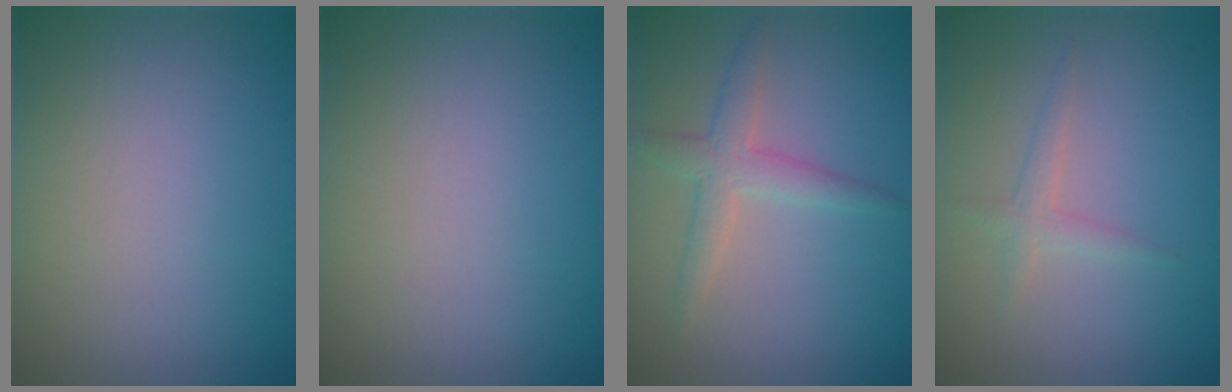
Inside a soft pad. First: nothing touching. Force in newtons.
{"total": 0.0}
{"total": 2.6, "press": 2.6, "slide": 0.1}
{"total": 1.3, "press": 1.3, "slide": 0.0}